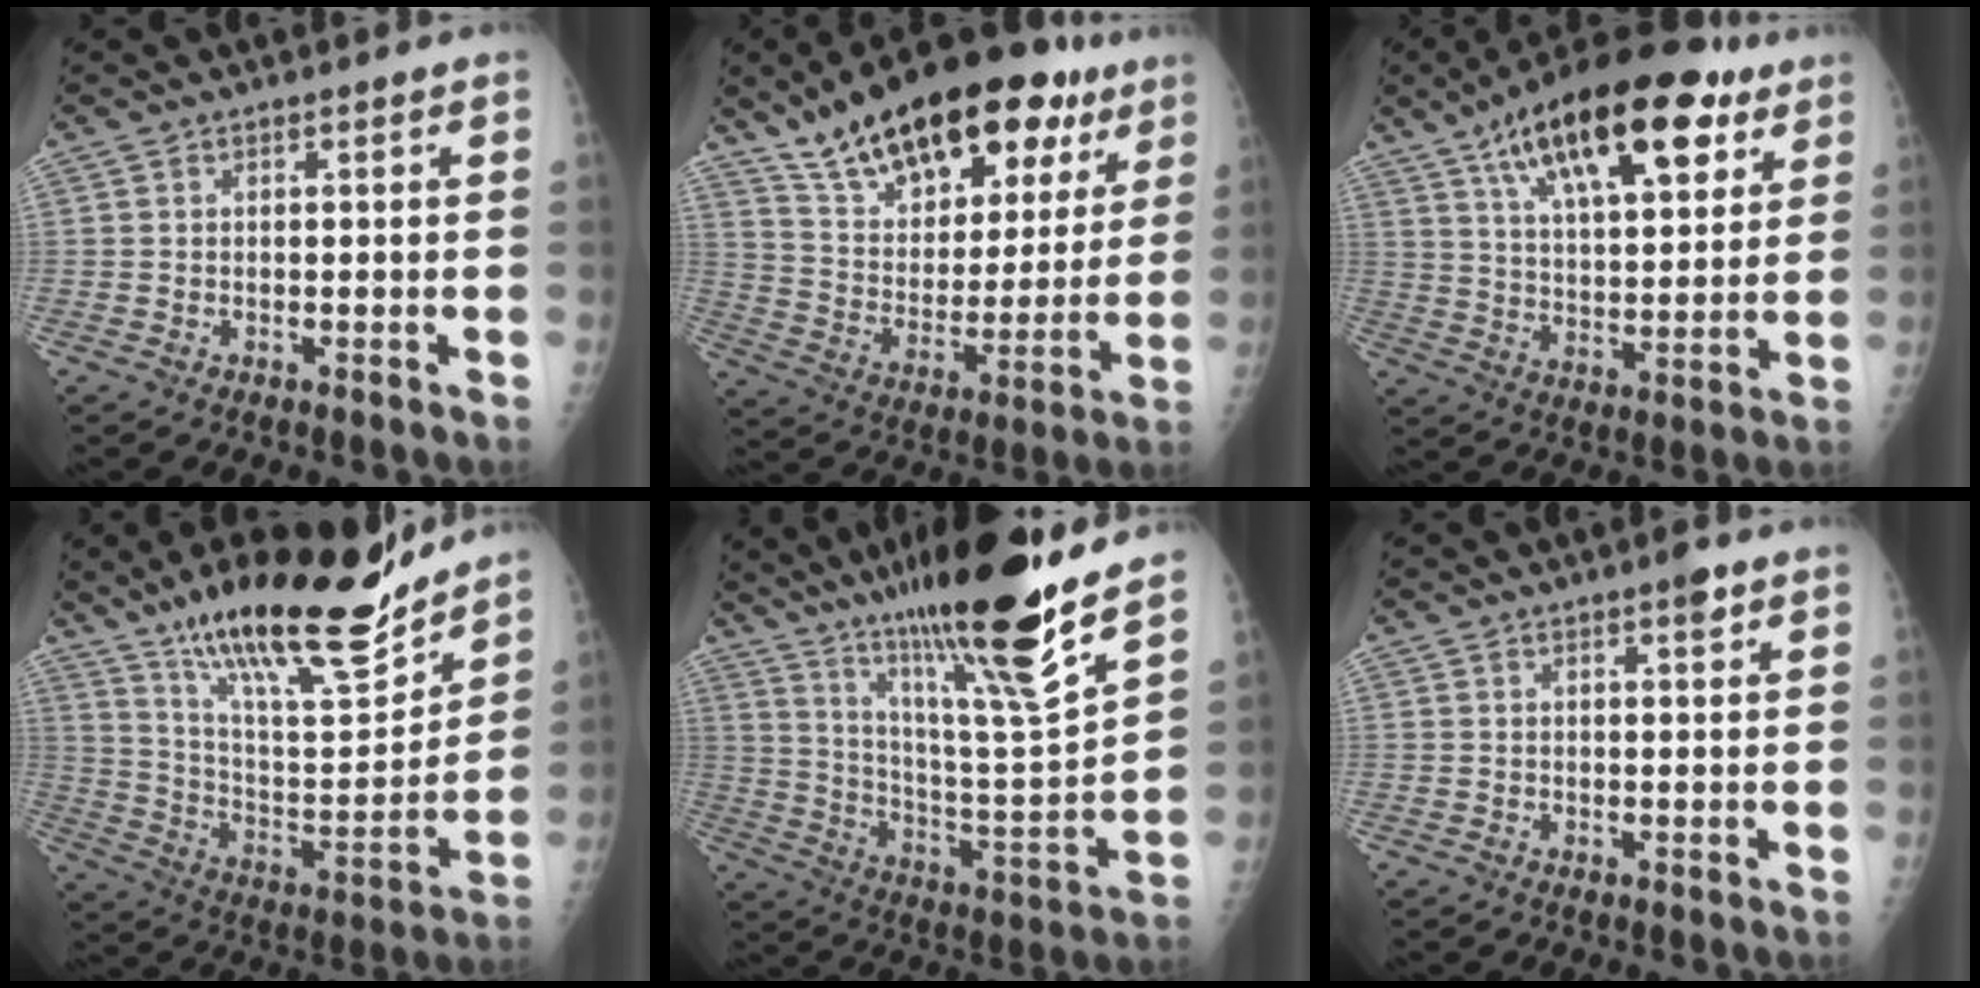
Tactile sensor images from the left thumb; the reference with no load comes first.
{"total": 28.4, "force": [17.8, 13.0, 18.0], "torque": [-0.251, -0.032, 0.283]}
{"total": 23.9, "force": [12.6, 9.7, 17.8], "torque": [-0.260, -0.023, 0.205]}
{"total": 24.7, "force": [18.7, 6.0, 14.9], "torque": [-0.212, -0.091, 0.316]}
{"total": 25.2, "force": [18.0, 1.6, 17.6], "torque": [-0.268, -0.076, 0.307]}
{"total": 2.1, "force": [1.2, 0.6, 1.6], "torque": [-0.018, -0.003, 0.015]}